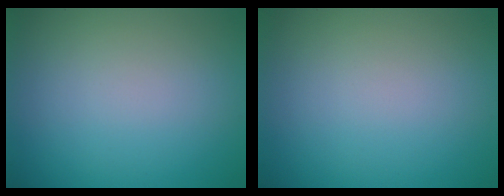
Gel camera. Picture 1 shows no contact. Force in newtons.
{"total": 0.0}